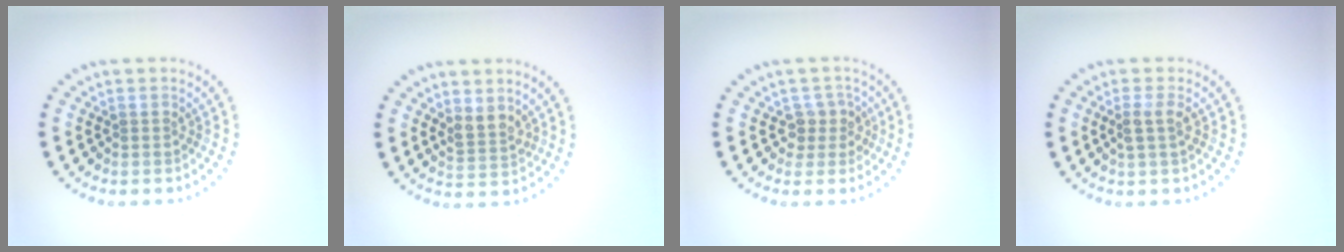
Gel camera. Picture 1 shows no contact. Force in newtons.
{"total": 2.0, "press": 1.6, "slide": 1.2}
{"total": 2.1, "press": 1.8, "slide": 1.1}
{"total": 1.8, "press": 1.5, "slide": 1.0}